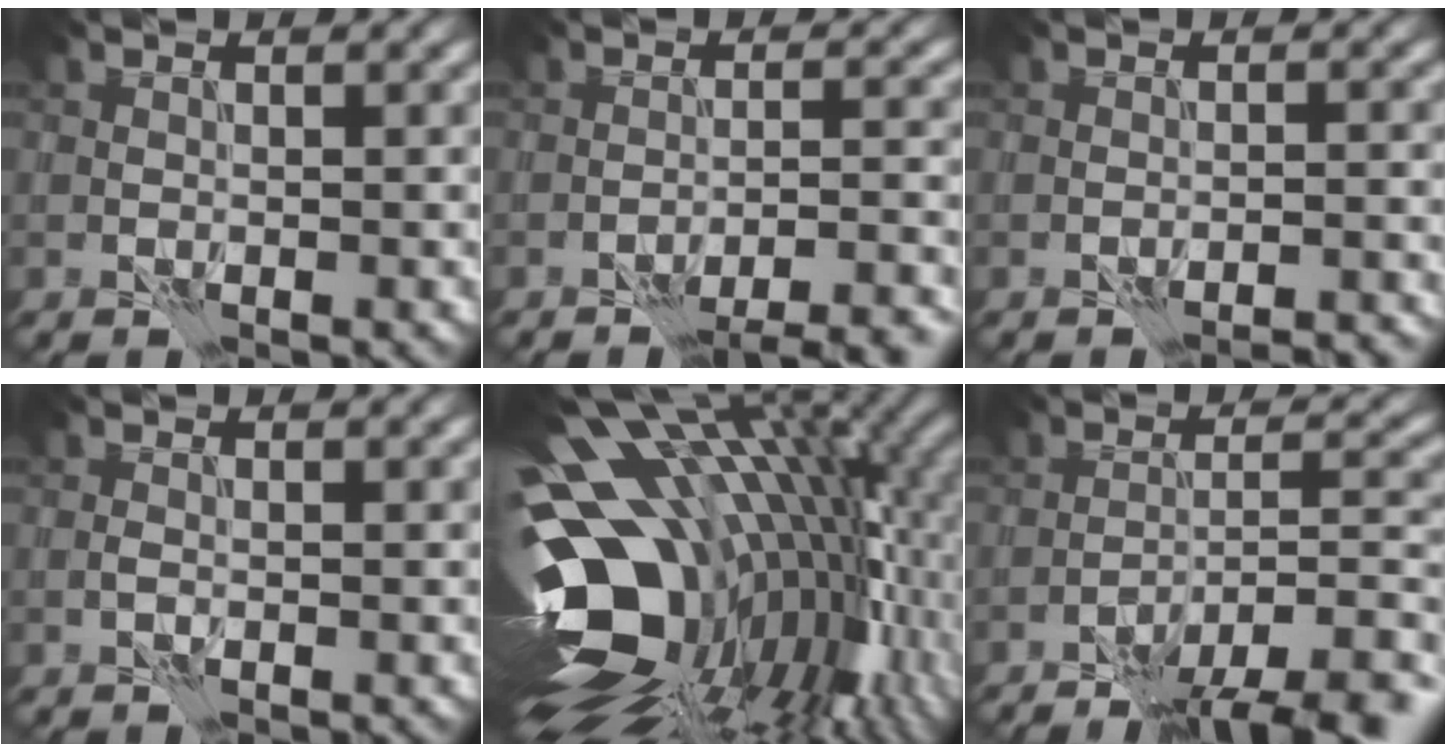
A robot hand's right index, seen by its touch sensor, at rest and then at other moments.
{"total": 8.2, "force": [-7.1, 2.0, 3.6], "torque": [-0.037, 0.007, -0.080]}
{"total": 2.5, "force": [-2.4, 0.1, 0.5], "torque": [-0.010, 0.015, -0.031]}
{"total": 0.7, "force": [-0.4, 0.2, 0.5], "torque": [-0.012, 0.002, -0.010]}
{"total": 18.3, "force": [-1.3, 10.5, 14.9], "torque": [-0.244, -0.023, -0.008]}
{"total": 9.9, "force": [-7.5, 2.2, 6.2], "torque": [-0.081, 0.007, -0.113]}